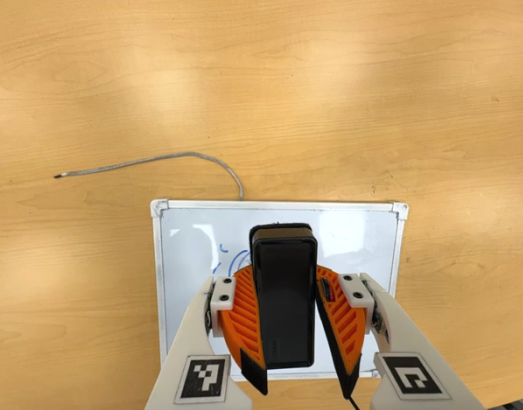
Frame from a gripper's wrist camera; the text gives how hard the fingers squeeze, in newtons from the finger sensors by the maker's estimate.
{"total": 9.2, "left": 9.0, "right": 9.4}